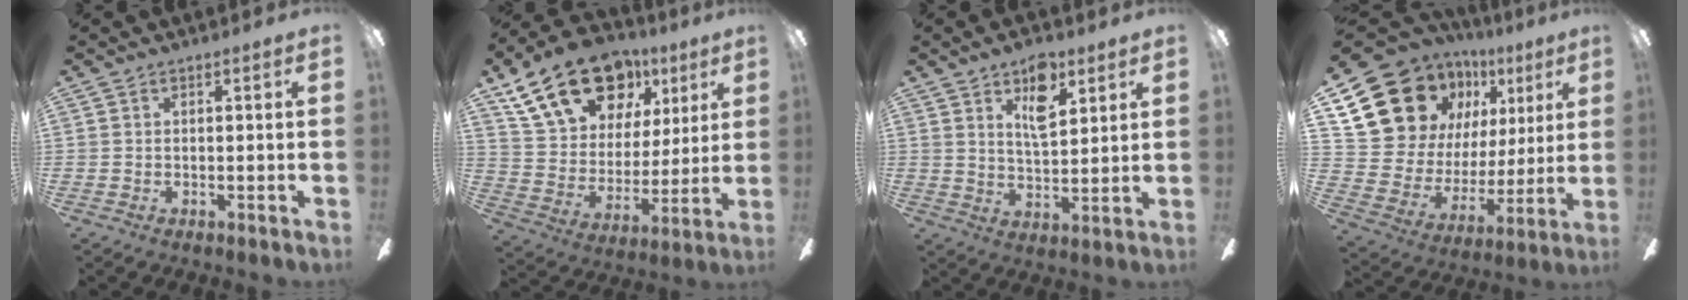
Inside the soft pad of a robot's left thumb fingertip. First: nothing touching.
{"total": 21.6, "force": [13.9, 12.8, 10.6], "torque": [-0.186, -0.069, 0.256]}
{"total": 9.8, "force": [5.8, 4.5, 6.5], "torque": [-0.092, -0.022, 0.097]}
{"total": 19.3, "force": [11.2, 13.8, 7.5], "torque": [-0.141, -0.078, 0.231]}